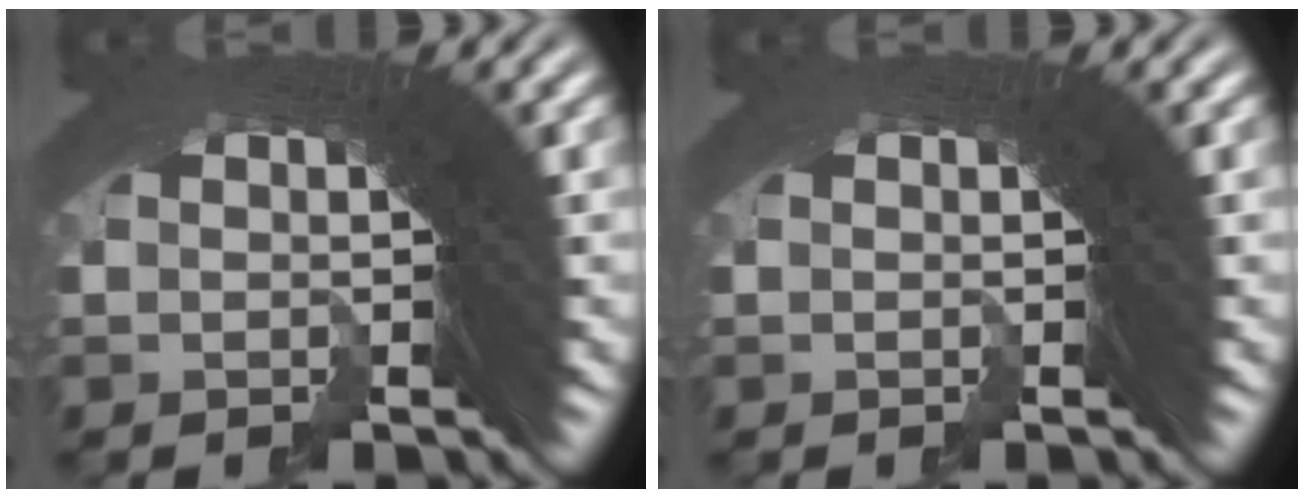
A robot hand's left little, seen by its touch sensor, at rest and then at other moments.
{"total": 0.0}